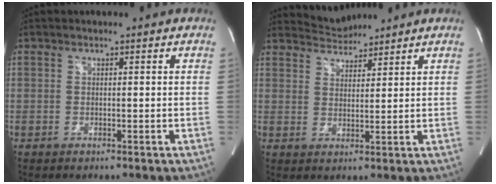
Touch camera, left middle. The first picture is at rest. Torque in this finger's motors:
{"motor_torque": [0.11, -0.09, -0.14, -0.02]}